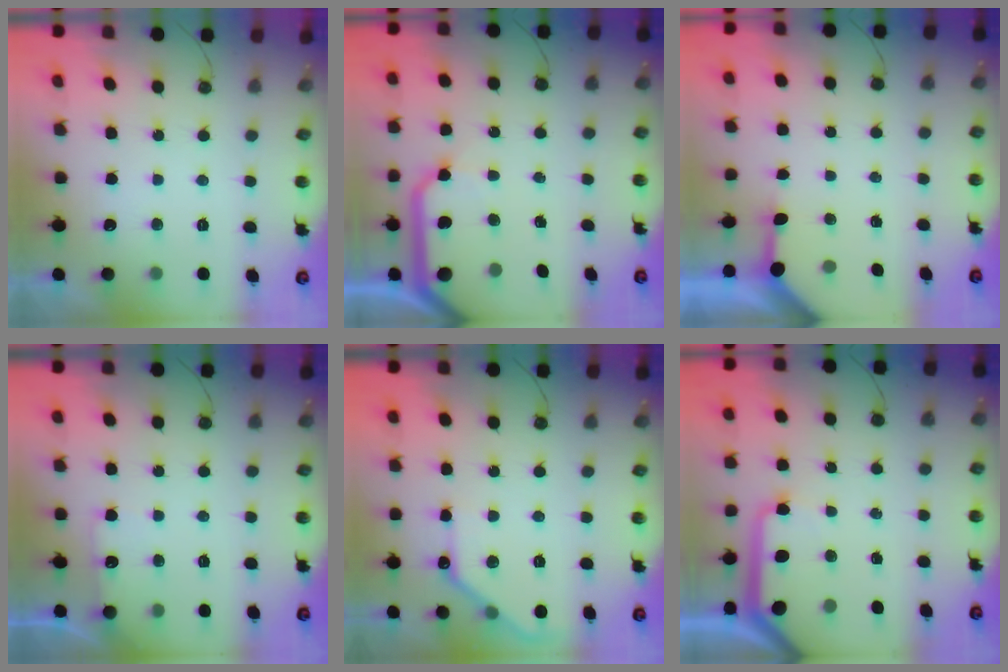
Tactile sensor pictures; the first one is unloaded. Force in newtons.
{"total": 13.5, "press": 13.4, "slide": 1.7}
{"total": 3.5, "press": 3.4, "slide": 0.4}
{"total": 5.0, "press": 4.9, "slide": 0.8}
{"total": 10.0, "press": 10.0, "slide": 0.4}
{"total": 10.6, "press": 10.6, "slide": 1.1}